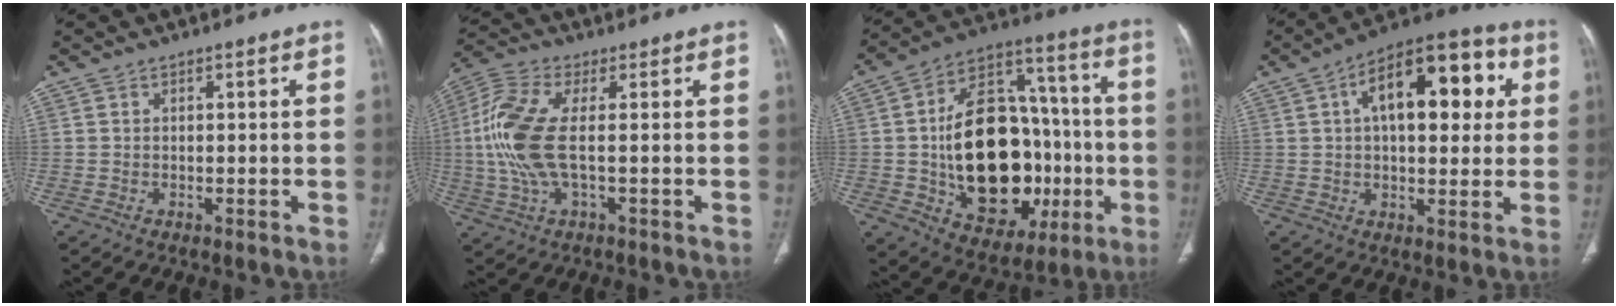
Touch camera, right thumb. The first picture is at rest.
{"total": 12.2, "force": [0.1, 4.4, 11.4], "torque": [-0.284, 0.010, -0.003]}
{"total": 29.6, "force": [-4.1, 18.8, 22.5], "torque": [-0.332, 0.029, -0.041]}
{"total": 19.1, "force": [4.9, 9.6, 15.7], "torque": [-0.191, 0.022, 0.063]}